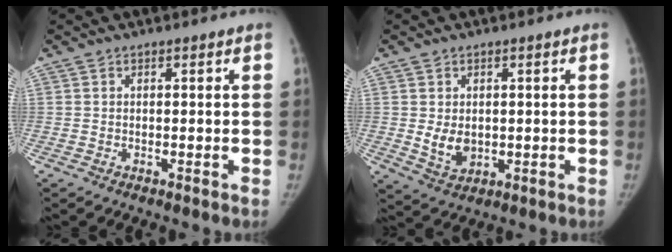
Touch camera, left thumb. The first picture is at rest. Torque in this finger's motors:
{"motor_torque": [-0.15, 0.35, -0.28, 0.27, -0.03]}